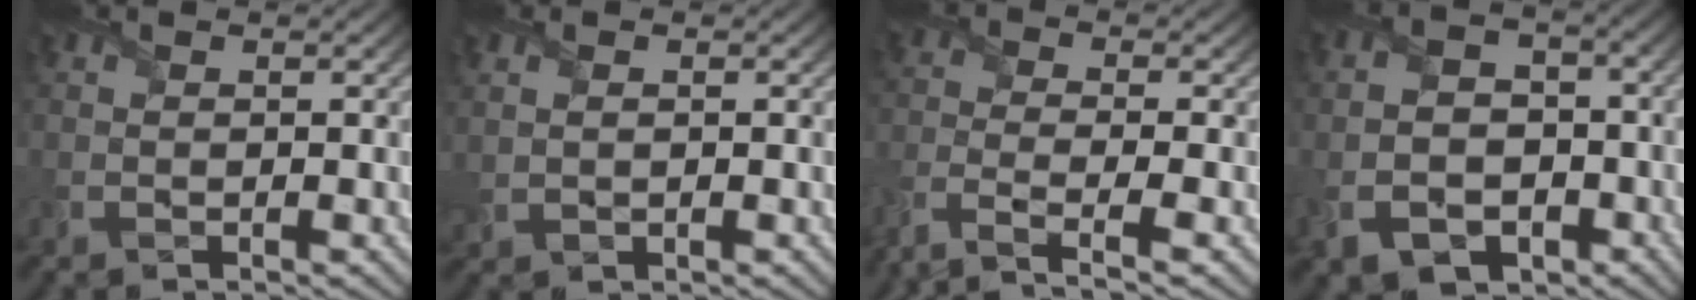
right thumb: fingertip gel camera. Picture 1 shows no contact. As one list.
[{"total": 1.1, "force": [0.3, 0.7, 0.8], "torque": [-0.021, -0.001, 0.011]}, {"total": 6.8, "force": [-5.1, 1.3, 4.3], "torque": [-0.101, -0.015, -0.109]}, {"total": 8.7, "force": [-3.9, 6.3, 4.5], "torque": [-0.092, -0.029, -0.076]}]